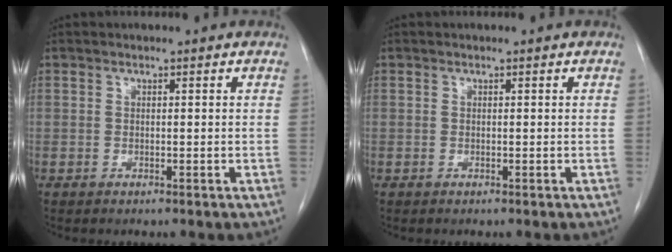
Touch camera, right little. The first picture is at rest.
{"total": 0.0}